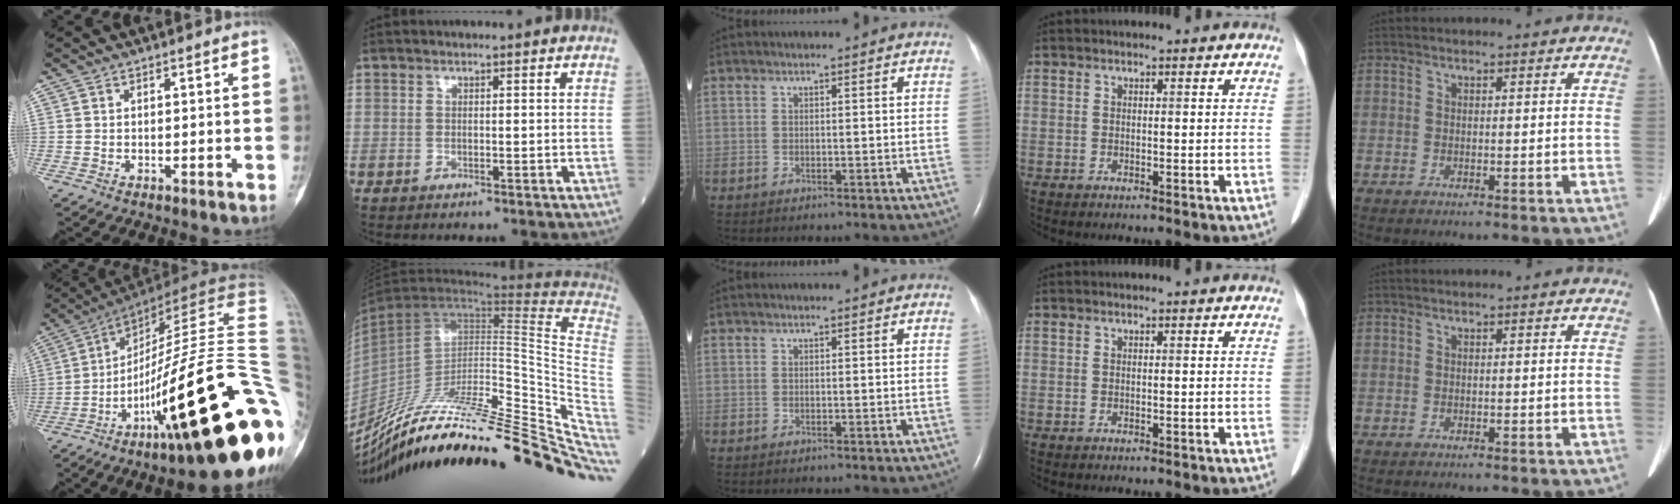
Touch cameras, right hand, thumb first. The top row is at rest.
{"thumb": {"total": 39.1, "force": [-10.8, 7.8, 36.8], "torque": [-0.475, 0.046, -0.172]}, "index": {"total": 37.7, "force": [-30.1, 4.1, 22.3], "torque": [-0.233, -0.031, -0.436]}}